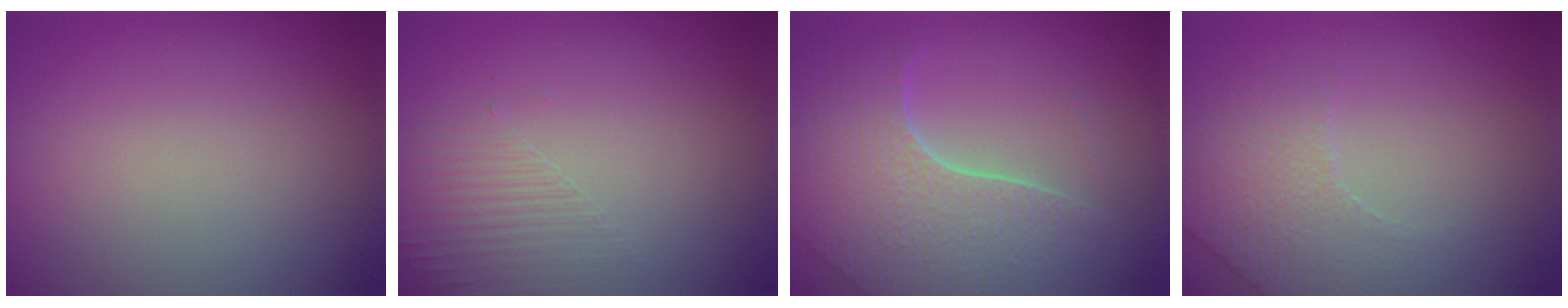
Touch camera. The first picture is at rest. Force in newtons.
{"total": 1.6, "press": 0.7, "slide": 1.4}
{"total": 6.8, "press": 4.9, "slide": 4.7}
{"total": 2.2, "press": 2.0, "slide": 1.0}